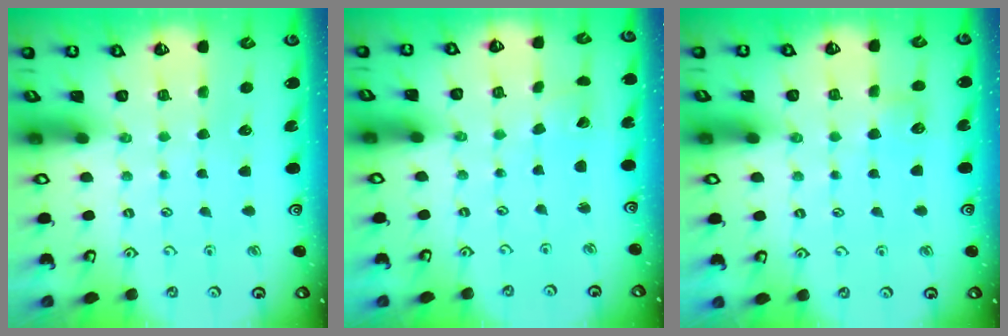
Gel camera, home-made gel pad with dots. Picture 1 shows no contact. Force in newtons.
{"total": 1.4, "press": 1.3, "slide": 0.2}
{"total": 4.3, "press": 4.3, "slide": 0.6}